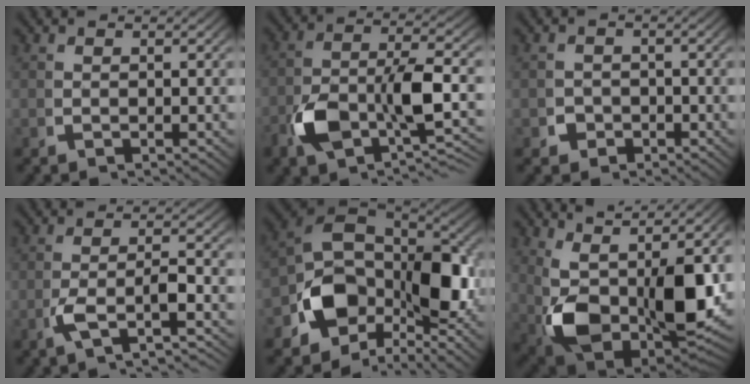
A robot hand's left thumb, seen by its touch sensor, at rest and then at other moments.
{"total": 7.2, "force": [-2.9, 3.4, 5.6], "torque": [-0.127, -0.018, -0.044]}
{"total": 1.8, "force": [-1.0, 1.4, -0.1], "torque": [0.001, -0.003, -0.019]}
{"total": 3.9, "force": [-1.7, 1.1, 3.3], "torque": [-0.077, -0.001, -0.030]}
{"total": 12.5, "force": [-0.8, 8.1, 9.5], "torque": [-0.198, -0.032, -0.011]}
{"total": 15.4, "force": [-0.2, 9.2, 12.3], "torque": [-0.259, -0.069, 0.031]}